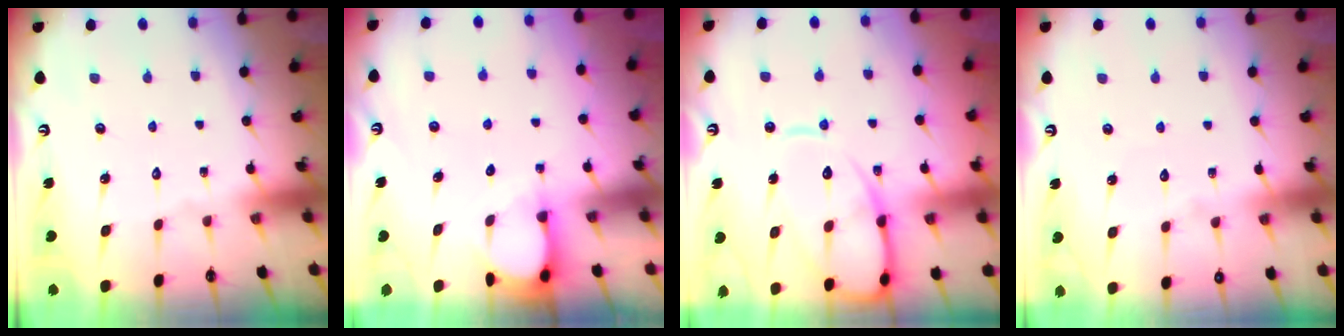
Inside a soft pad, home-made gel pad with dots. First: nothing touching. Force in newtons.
{"total": 3.0, "press": 3.0, "slide": 0.3}
{"total": 13.5, "press": 13.5, "slide": 1.5}
{"total": 2.8, "press": 2.8, "slide": 0.3}